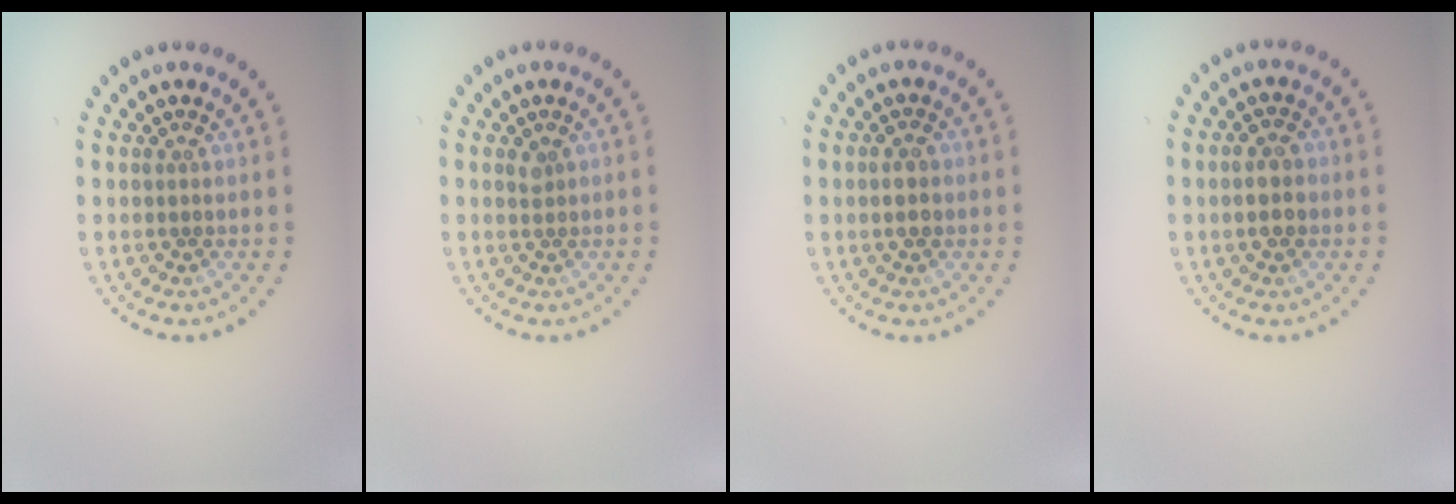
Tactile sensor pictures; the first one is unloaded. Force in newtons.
{"total": 0.8, "press": 0.5, "slide": 0.6}
{"total": 2.0, "press": 2.0, "slide": 0.1}
{"total": 2.1, "press": 2.1, "slide": 0.2}